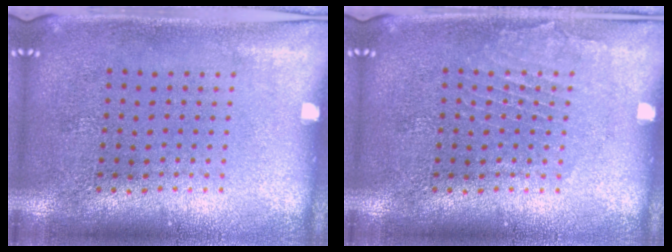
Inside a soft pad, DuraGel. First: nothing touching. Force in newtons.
{"total": 1.2, "press": 1.1, "slide": 0.1}